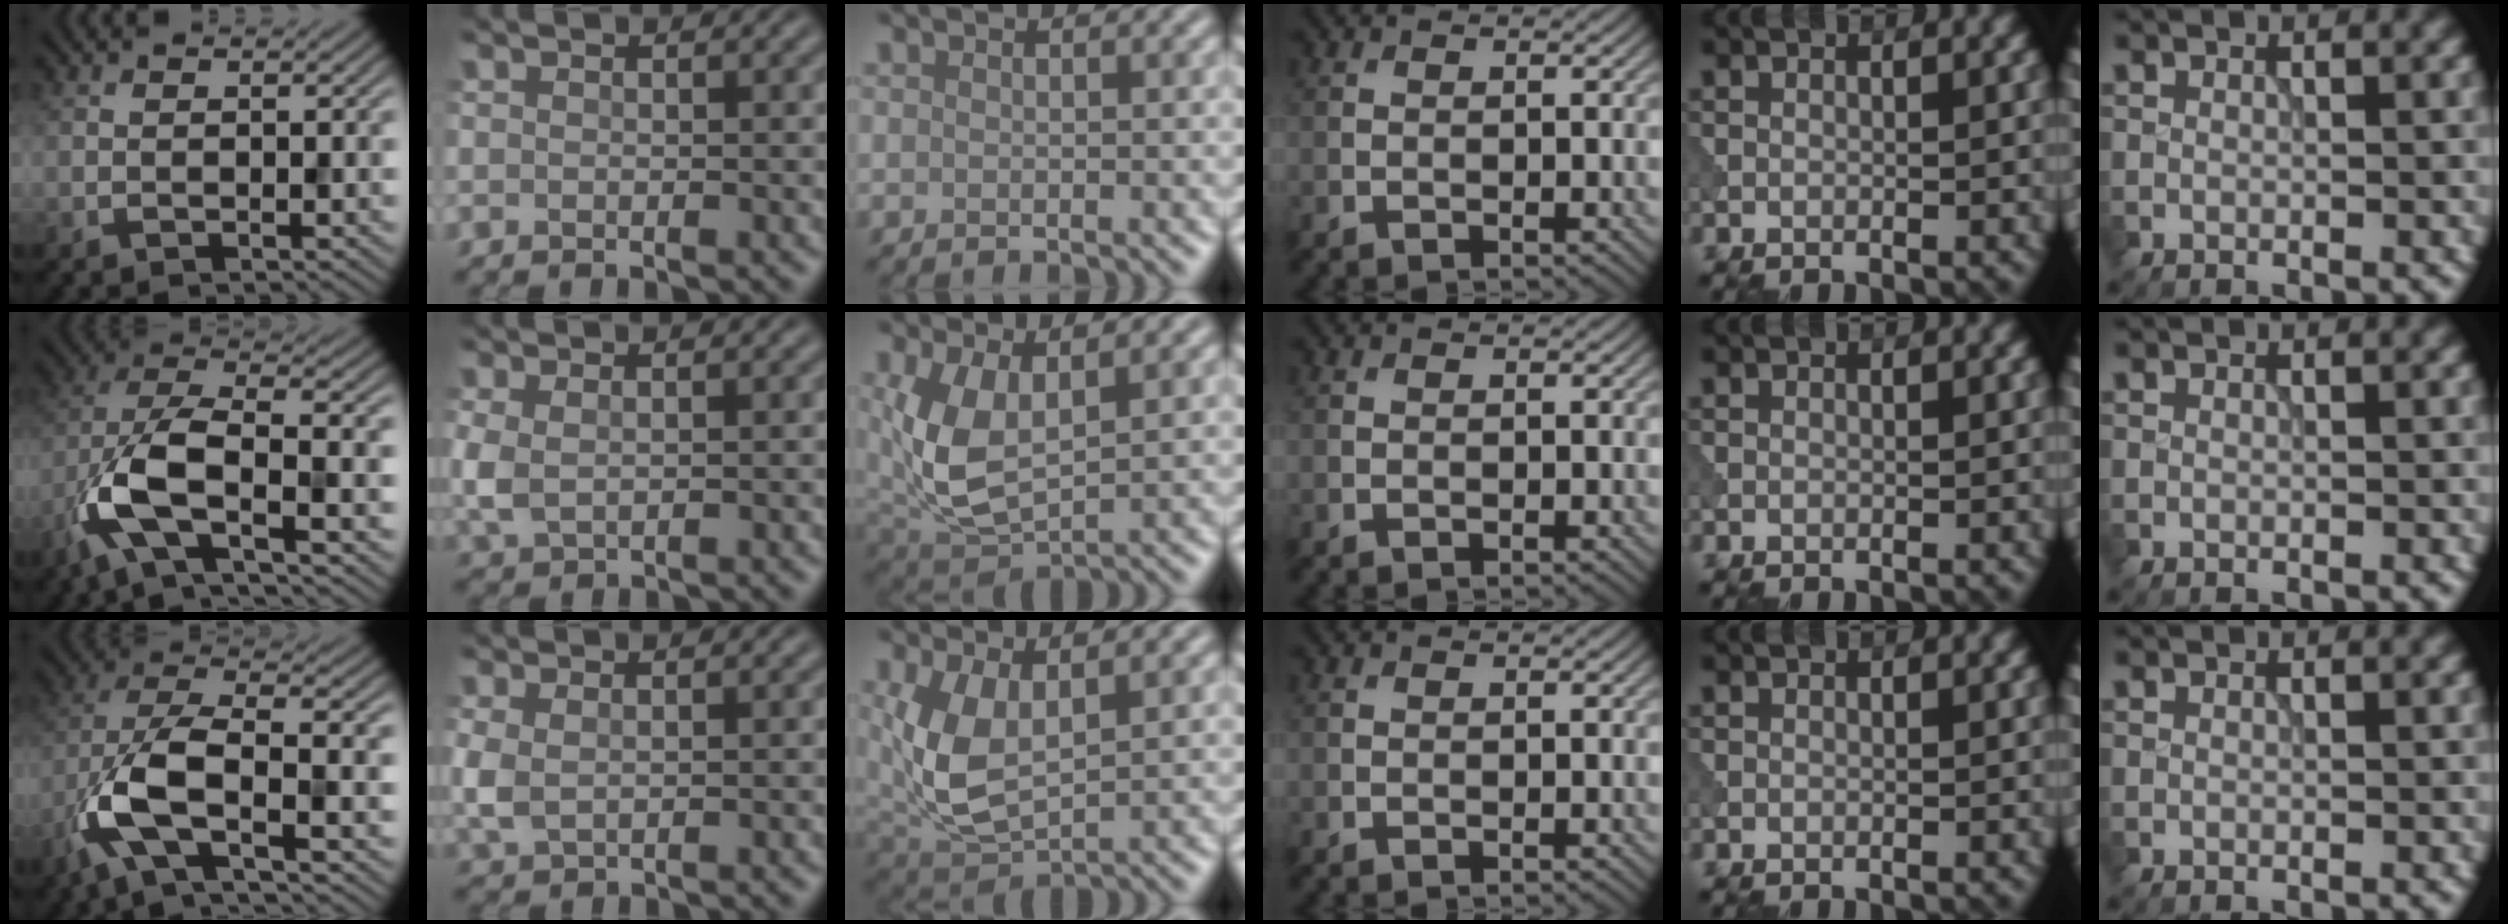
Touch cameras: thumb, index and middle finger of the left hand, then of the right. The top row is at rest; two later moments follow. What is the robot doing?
{"motion": "wipe", "object": "makeup brush"}